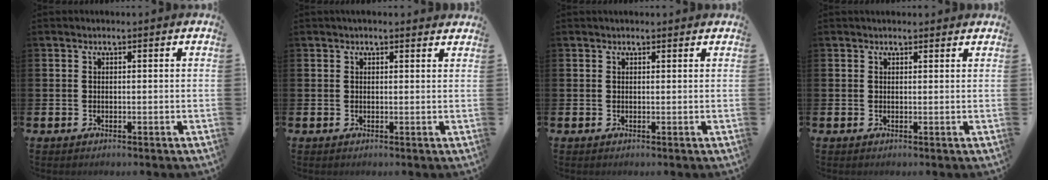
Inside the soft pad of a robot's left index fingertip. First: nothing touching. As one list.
[{"total": 1.1, "force": [1.1, 0.2, 0.2], "torque": [0.008, -0.002, 0.017]}, {"total": 0.6, "force": [0.5, 0.2, 0.2], "torque": [0.005, 0.000, 0.007]}, {"total": 1.0, "force": [0.9, 0.4, 0.2], "torque": [0.004, 0.002, 0.015]}]